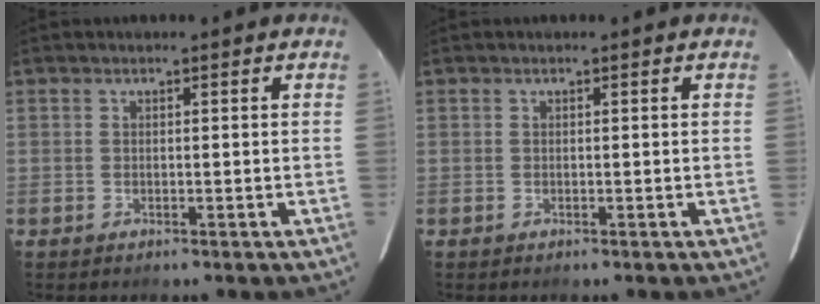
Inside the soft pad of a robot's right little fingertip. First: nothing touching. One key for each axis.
{"total": 0.0}